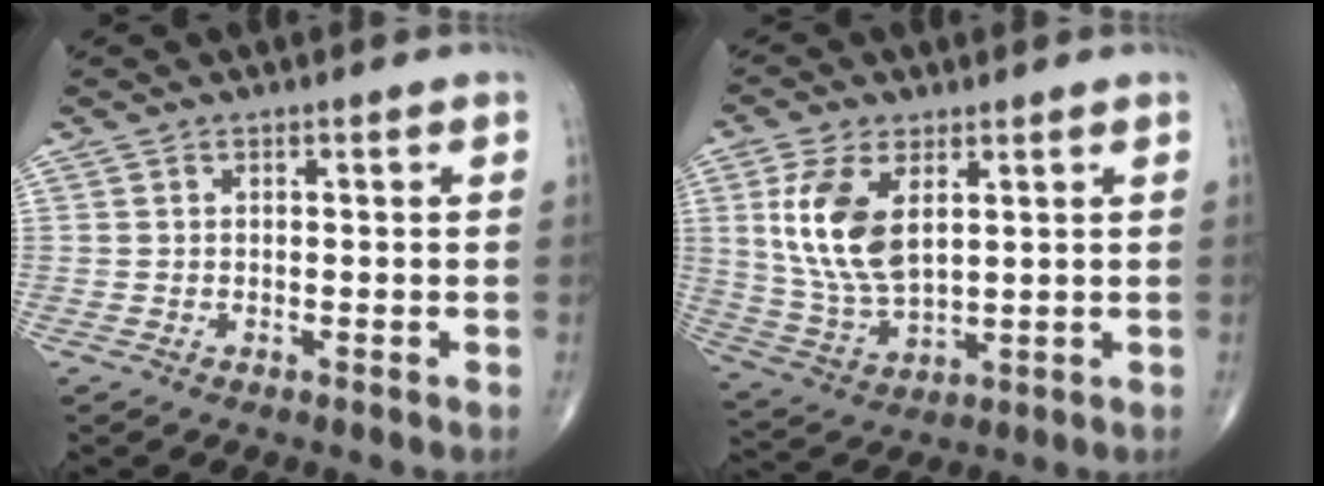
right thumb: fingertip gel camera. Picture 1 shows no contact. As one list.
[{"total": 12.5, "force": [3.7, 6.6, 10.0], "torque": [-0.203, -0.014, 0.084]}]